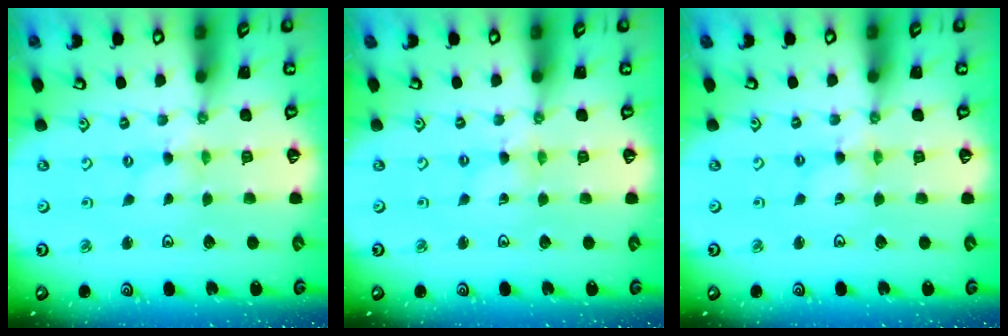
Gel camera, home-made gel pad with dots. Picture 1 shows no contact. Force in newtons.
{"total": 0.9, "press": 0.9, "slide": 0.2}
{"total": 2.0, "press": 1.9, "slide": 0.3}